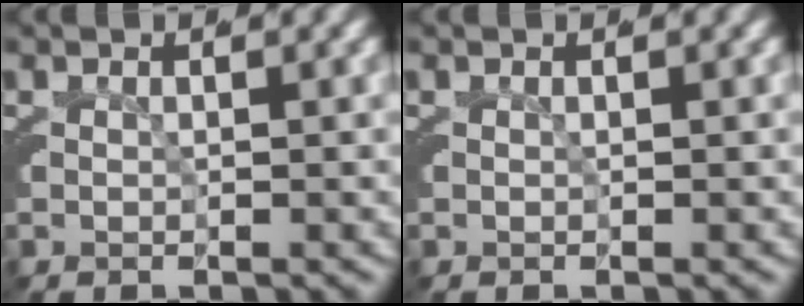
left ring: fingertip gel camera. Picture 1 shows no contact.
{"total": 0.0}